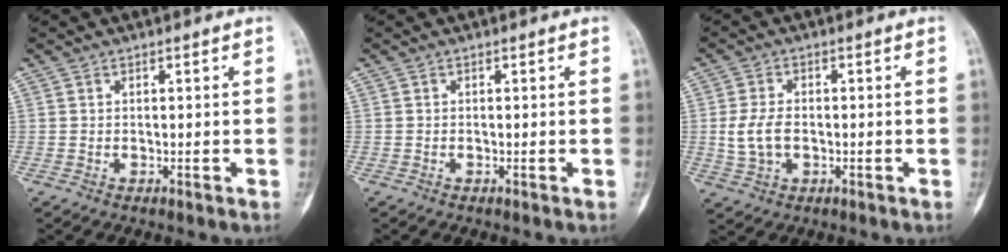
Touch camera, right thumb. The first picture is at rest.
{"total": 0.0}
{"total": 5.8, "force": [-0.5, 3.8, 4.4], "torque": [-0.090, 0.005, -0.008]}